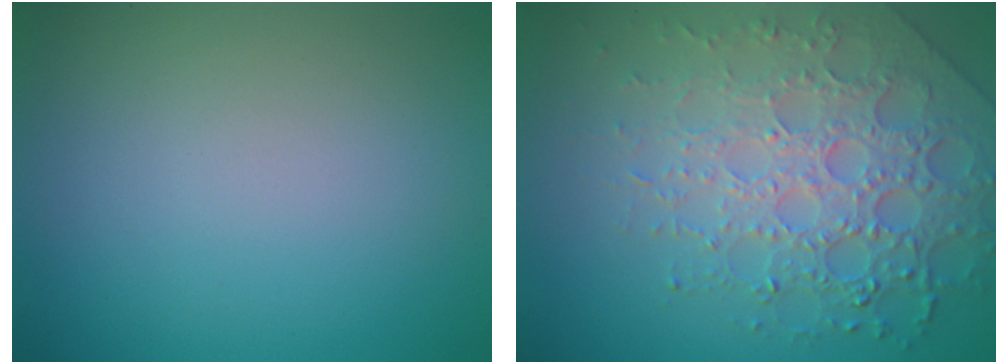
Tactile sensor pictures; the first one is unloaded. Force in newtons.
{"total": 7.8, "press": 5.5, "slide": 5.5}